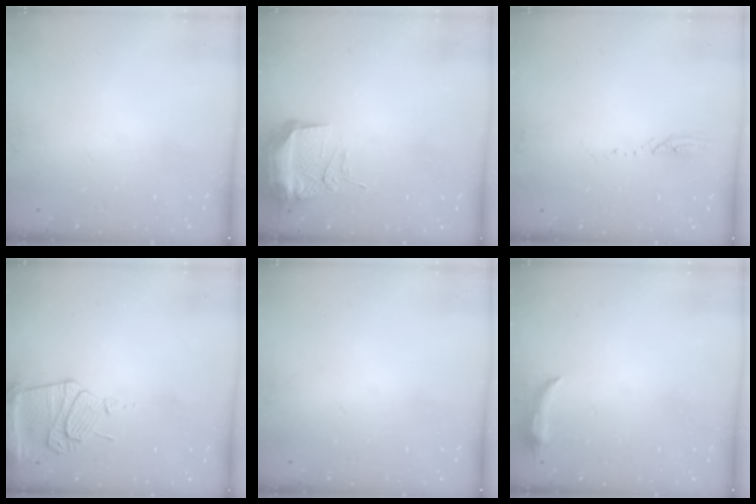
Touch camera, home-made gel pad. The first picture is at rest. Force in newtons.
{"total": 13.6, "press": 12.0, "slide": 6.4}
{"total": 2.5, "press": 2.4, "slide": 0.3}
{"total": 13.3, "press": 13.2, "slide": 1.4}
{"total": 0.0}
{"total": 5.4, "press": 4.6, "slide": 2.8}